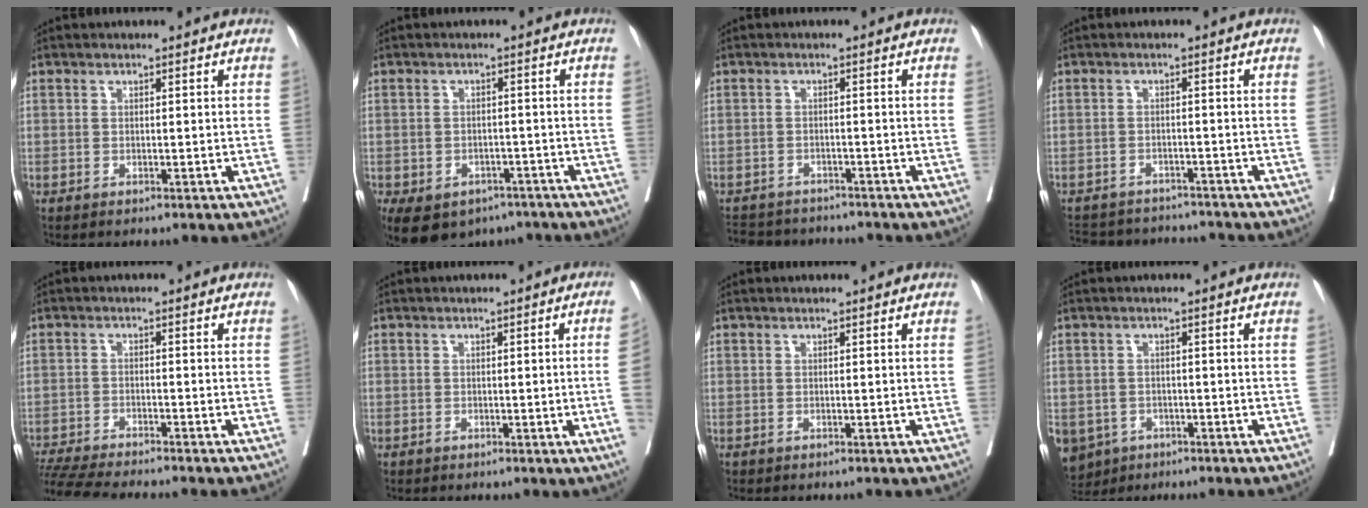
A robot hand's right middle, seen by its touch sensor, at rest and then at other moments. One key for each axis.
{"total": 13.8, "fx": -8.7, "fy": 9.0, "fz": 5.8, "tx": -0.148, "ty": -0.005, "tz": -0.108}
{"total": 7.8, "fx": -7.3, "fy": 2.6, "fz": 1.3, "tx": -0.018, "ty": 0.009, "tz": -0.100}
{"total": 11.7, "fx": -10.8, "fy": 3.7, "fz": 2.6, "tx": -0.055, "ty": 0.014, "tz": -0.142}
{"total": 10.4, "fx": -9.4, "fy": -0.3, "fz": 4.3, "tx": -0.066, "ty": -0.017, "tz": -0.156}
{"total": 3.6, "fx": -0.4, "fy": -0.4, "fz": 3.6, "tx": -0.045, "ty": 0.003, "tz": -0.001}
{"total": 0.0}
{"total": 10.2, "fx": -5.3, "fy": 8.0, "fz": 3.3, "tx": -0.100, "ty": -0.006, "tz": -0.071}